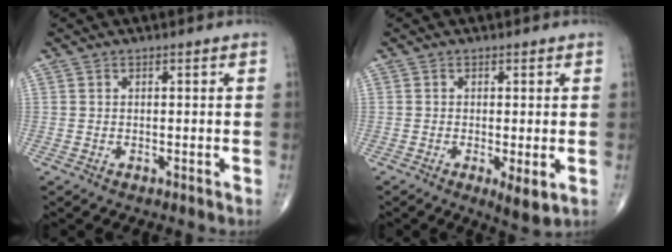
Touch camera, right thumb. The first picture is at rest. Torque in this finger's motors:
{"motor_torque": [-0.05, 0.36, -0.11, -0.10, -0.05]}